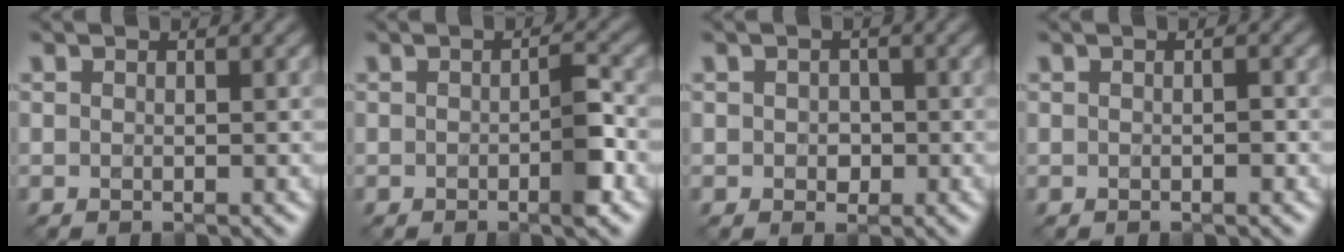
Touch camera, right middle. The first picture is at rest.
{"total": 2.5, "force": [-0.8, 0.4, 2.3], "torque": [-0.036, 0.002, -0.013]}
{"total": 1.4, "force": [-0.1, 1.2, 0.7], "torque": [-0.012, -0.004, -0.004]}
{"total": 0.7, "force": [-0.2, 0.2, 0.6], "torque": [-0.010, 0.002, -0.002]}